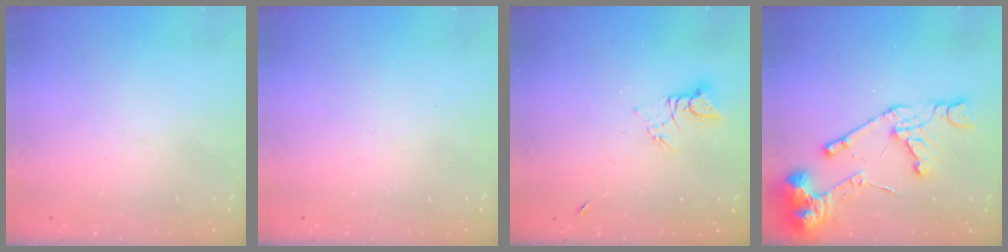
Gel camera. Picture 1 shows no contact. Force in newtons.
{"total": 0.0}
{"total": 4.3, "press": 4.3, "slide": 0.5}
{"total": 16.2, "press": 16.1, "slide": 1.8}